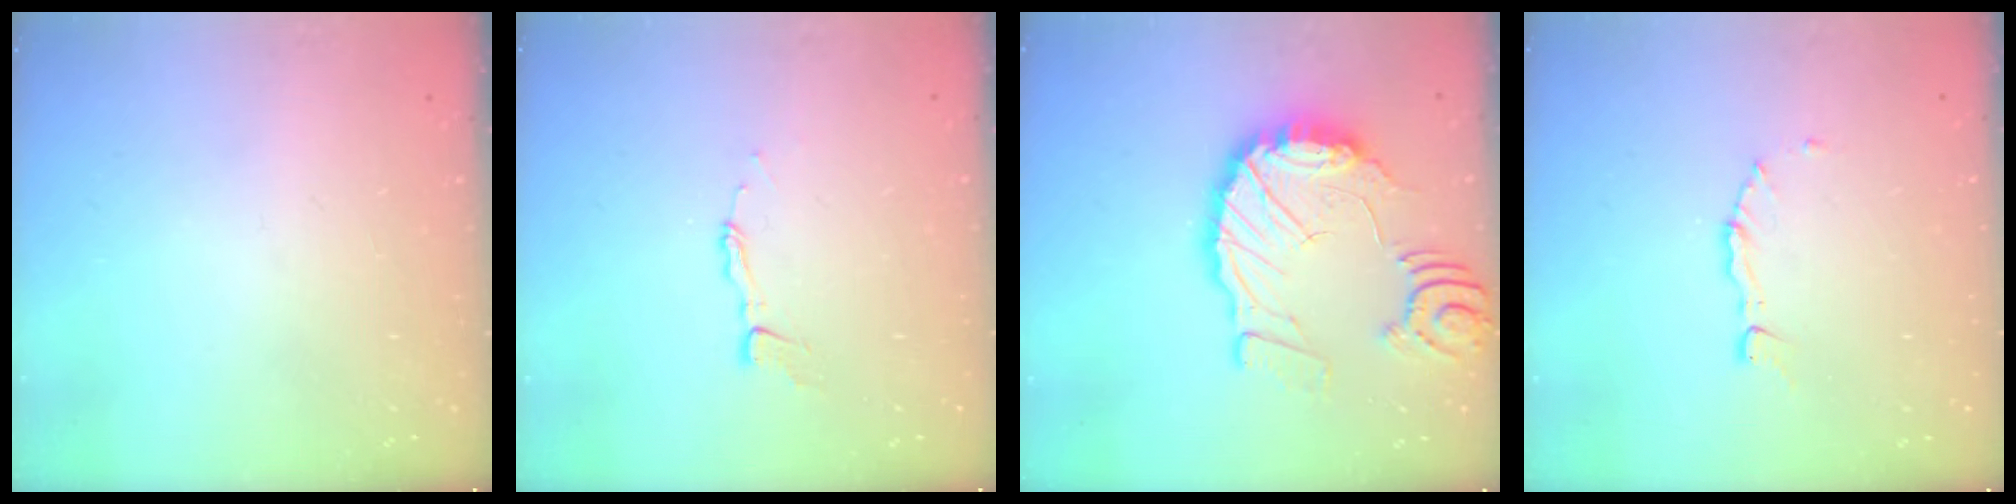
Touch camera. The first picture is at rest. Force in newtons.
{"total": 3.3, "press": 3.3, "slide": 0.4}
{"total": 17.3, "press": 17.1, "slide": 2.0}
{"total": 3.0, "press": 2.9, "slide": 0.3}